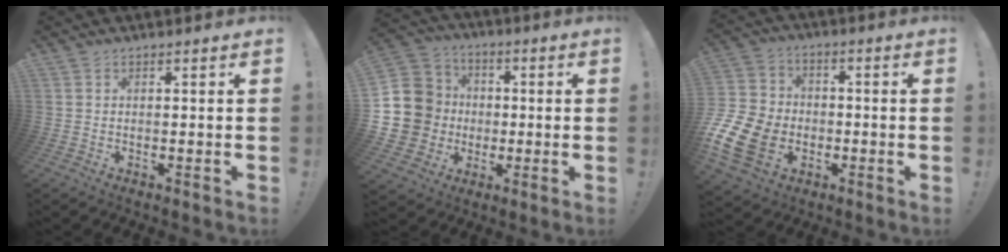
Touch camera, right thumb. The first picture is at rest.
{"total": 13.3, "force": [-0.6, 12.8, 3.5], "torque": [-0.055, 0.015, 0.012]}
{"total": 17.4, "force": [-5.4, 13.6, 9.5], "torque": [-0.181, 0.037, -0.086]}